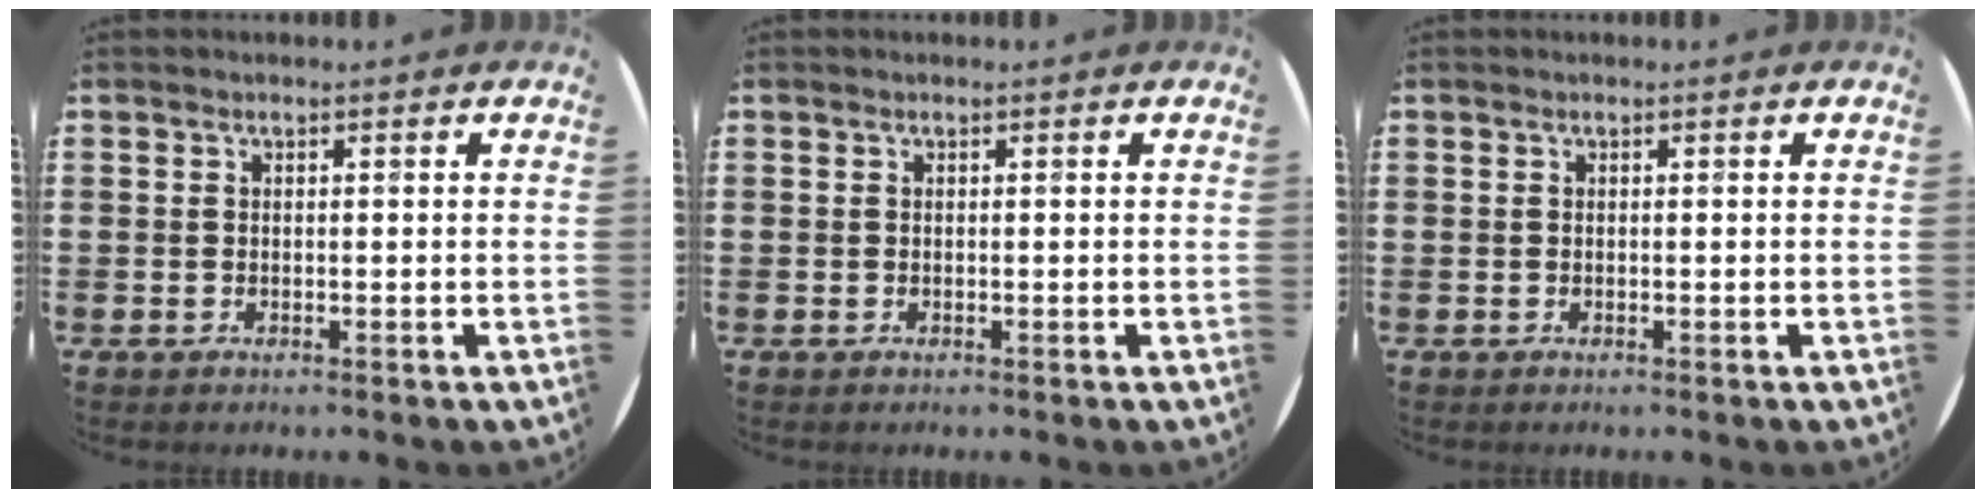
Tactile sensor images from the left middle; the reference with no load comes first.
{"total": 0.0}
{"total": 0.0}